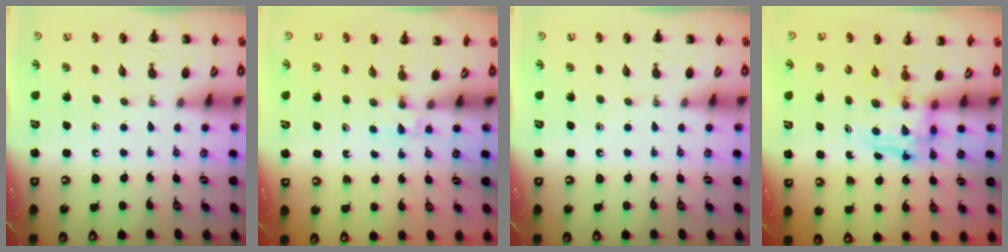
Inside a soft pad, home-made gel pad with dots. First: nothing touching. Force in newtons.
{"total": 1.4, "press": 1.2, "slide": 0.8}
{"total": 0.0}
{"total": 3.5, "press": 3.5, "slide": 0.3}